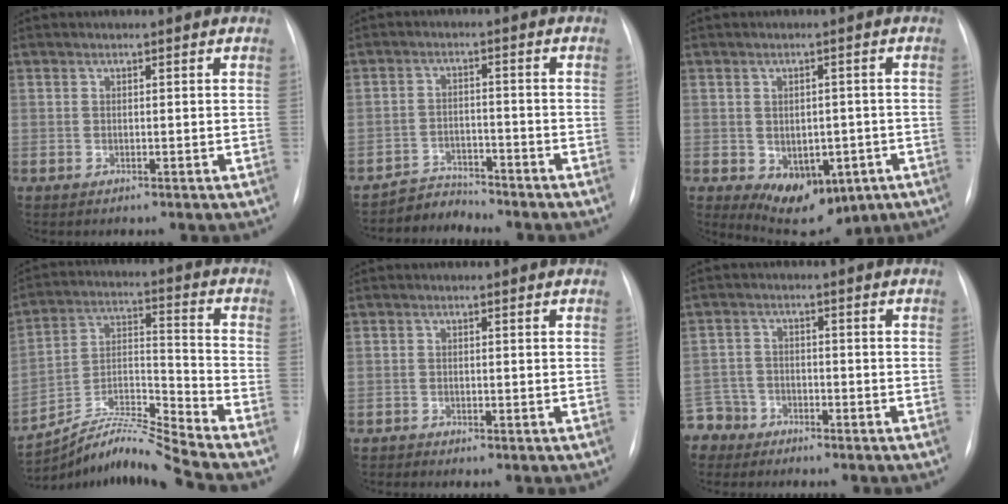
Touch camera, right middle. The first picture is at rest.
{"total": 3.9, "force": [-3.7, 0.2, -1.4], "torque": [0.030, -0.004, -0.061]}
{"total": 9.8, "force": [-3.8, 6.1, 6.7], "torque": [-0.088, 0.001, -0.039]}
{"total": 11.2, "force": [-10.5, -3.2, 2.0], "torque": [-0.039, 0.023, -0.190]}
{"total": 0.5, "force": [-0.5, 0.0, -0.2], "torque": [0.001, -0.005, -0.009]}
{"total": 5.8, "force": [-4.7, 3.3, -0.5], "torque": [0.014, -0.003, -0.093]}